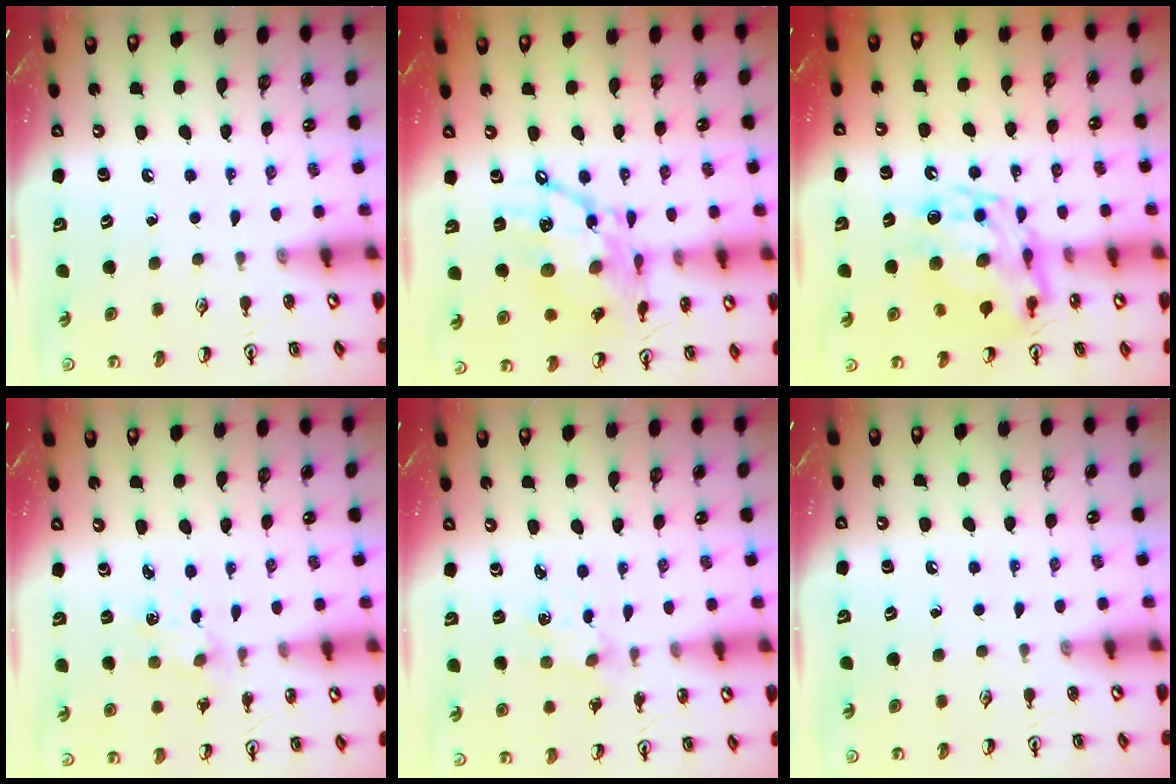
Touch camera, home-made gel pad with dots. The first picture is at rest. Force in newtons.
{"total": 17.9, "press": 17.8, "slide": 1.8}
{"total": 13.3, "press": 13.3, "slide": 1.0}
{"total": 2.7, "press": 2.7, "slide": 0.3}
{"total": 2.7, "press": 2.7, "slide": 0.3}
{"total": 0.0}